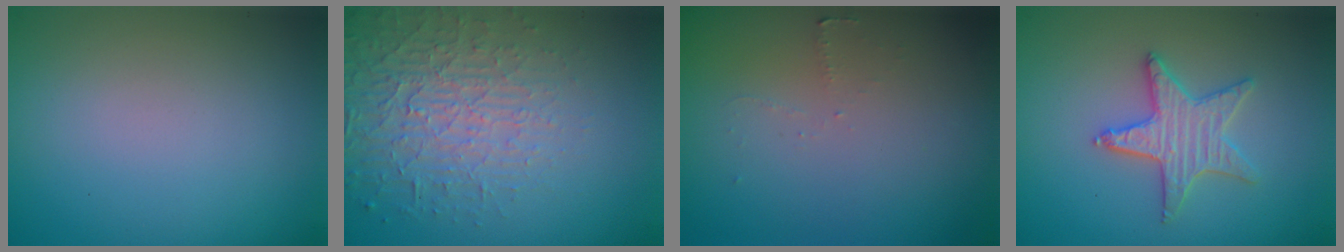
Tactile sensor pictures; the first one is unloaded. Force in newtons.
{"total": 4.6, "press": 4.0, "slide": 2.3}
{"total": 0.9, "press": 0.8, "slide": 0.3}
{"total": 3.2, "press": 3.1, "slide": 0.7}